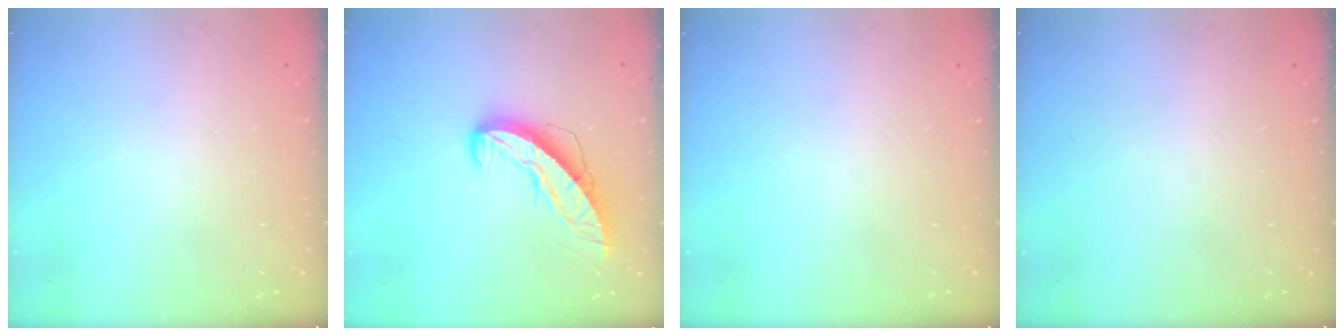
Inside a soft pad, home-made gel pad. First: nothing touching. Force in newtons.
{"total": 9.1, "press": 9.1, "slide": 0.5}
{"total": 0.0}
{"total": 0.0}